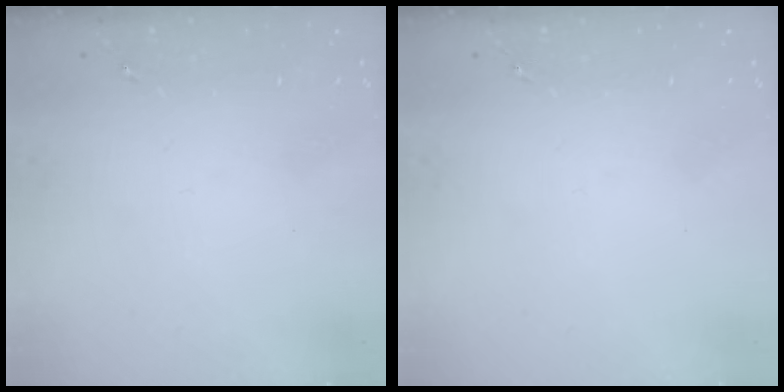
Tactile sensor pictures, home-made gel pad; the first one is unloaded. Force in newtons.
{"total": 0.0}